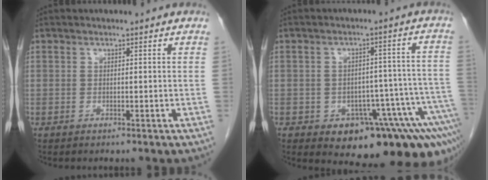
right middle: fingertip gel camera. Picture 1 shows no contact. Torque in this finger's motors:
{"motor_torque": [1.07, -1.06, 0.15, 0.04]}